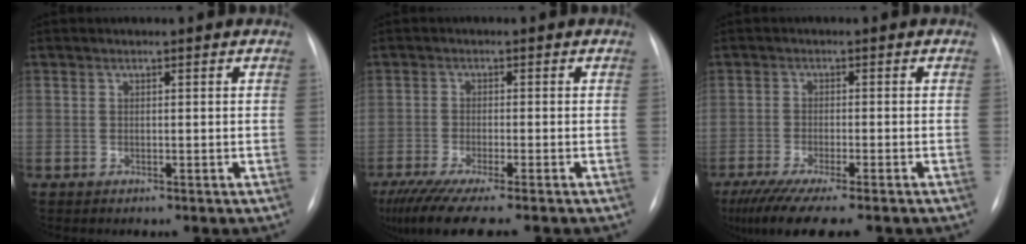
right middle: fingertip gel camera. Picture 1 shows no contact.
{"total": 11.0, "force": [-8.7, 0.6, 6.6], "torque": [-0.101, -0.026, -0.142]}
{"total": 11.3, "force": [-8.8, 1.1, 7.0], "torque": [-0.103, -0.025, -0.137]}